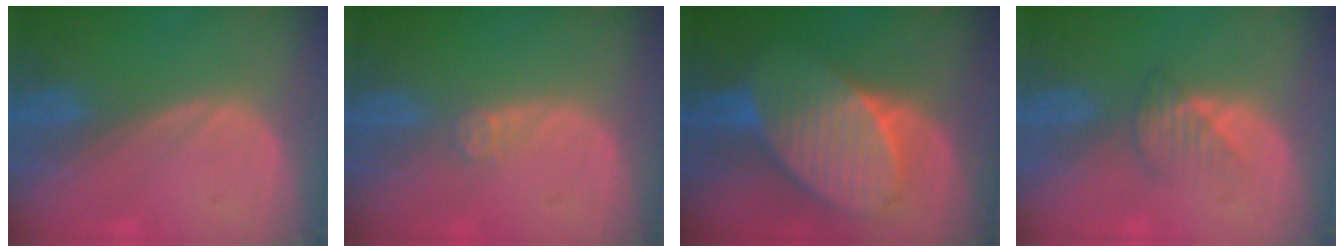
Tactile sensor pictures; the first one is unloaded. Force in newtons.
{"total": 2.0, "press": 1.6, "slide": 1.1}
{"total": 9.8, "press": 9.8, "slide": 0.4}
{"total": 2.7, "press": 2.6, "slide": 0.5}